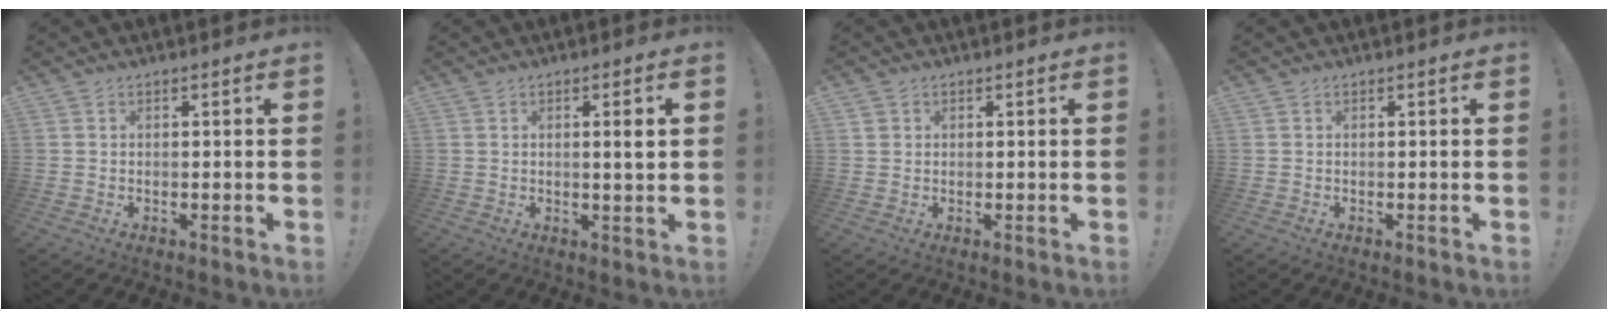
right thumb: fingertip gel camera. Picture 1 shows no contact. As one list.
[{"total": 4.0, "force": [0.8, -0.2, 4.0], "torque": [-0.060, -0.008, 0.008]}, {"total": 1.3, "force": [0.7, 1.1, 0.2], "torque": [-0.006, 0.003, 0.014]}, {"total": 0.0}]